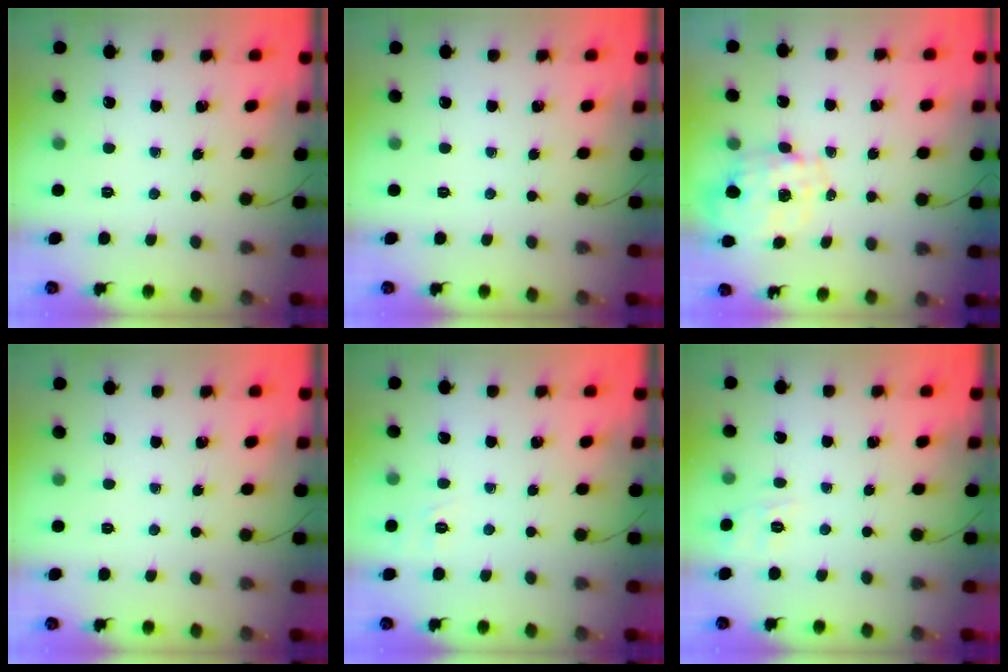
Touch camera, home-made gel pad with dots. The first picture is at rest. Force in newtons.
{"total": 0.0}
{"total": 1.3, "press": 1.2, "slide": 0.4}
{"total": 0.0}
{"total": 1.7, "press": 0.3, "slide": 1.6}
{"total": 6.9, "press": 6.7, "slide": 1.9}